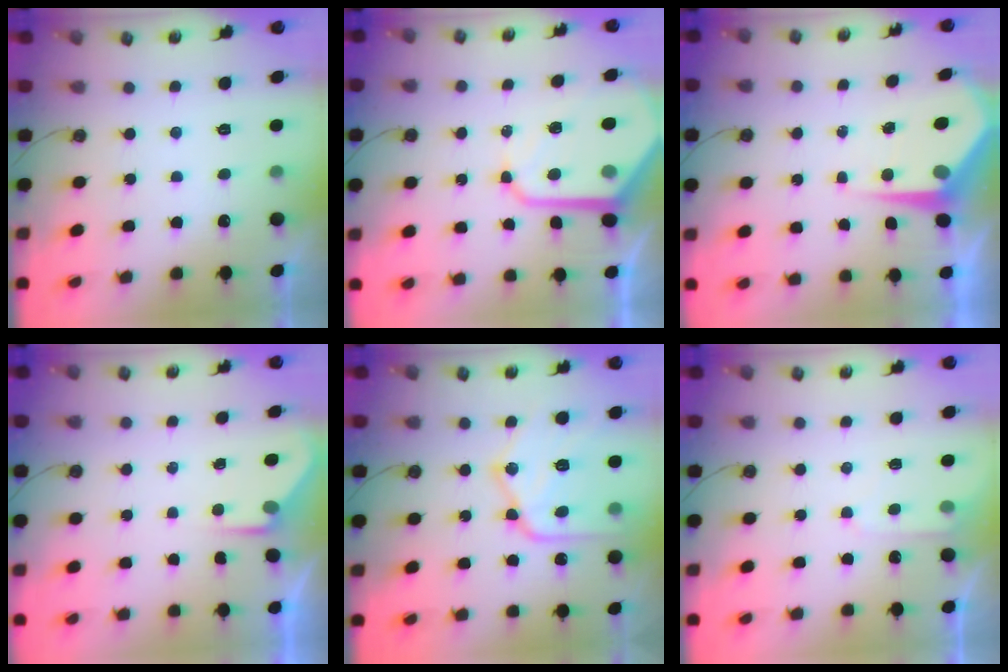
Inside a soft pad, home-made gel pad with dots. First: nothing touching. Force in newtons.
{"total": 13.8, "press": 13.7, "slide": 1.2}
{"total": 6.6, "press": 6.5, "slide": 0.9}
{"total": 2.7, "press": 2.6, "slide": 0.4}
{"total": 19.6, "press": 19.5, "slide": 2.0}
{"total": 4.1, "press": 4.1, "slide": 0.6}